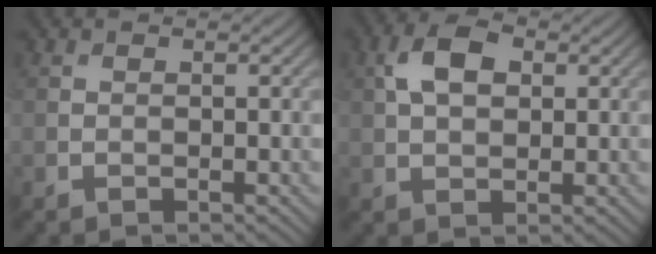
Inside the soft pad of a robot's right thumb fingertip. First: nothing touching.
{"total": 5.4, "force": [1.5, 3.3, 4.0], "torque": [-0.083, 0.008, 0.020]}